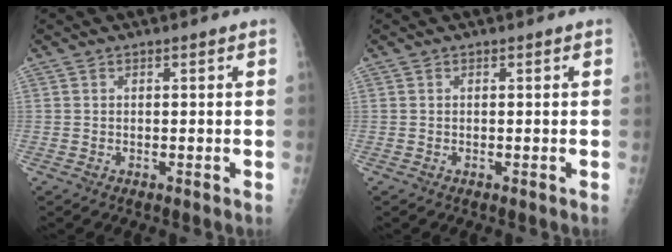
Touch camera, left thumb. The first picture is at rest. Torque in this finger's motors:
{"motor_torque": [-0.01, 0.01, -0.01, -0.01, 0.00]}